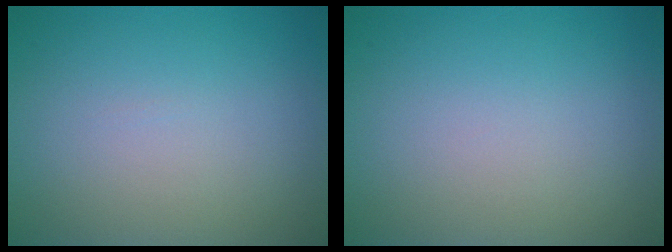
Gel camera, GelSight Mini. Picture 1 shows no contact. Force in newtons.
{"total": 0.0}